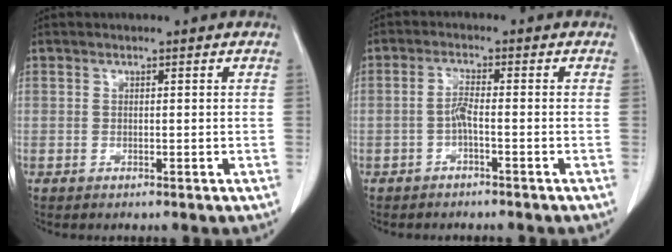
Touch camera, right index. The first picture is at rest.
{"total": 2.3, "force": [-0.9, 0.1, 2.1], "torque": [-0.041, 0.002, -0.021]}